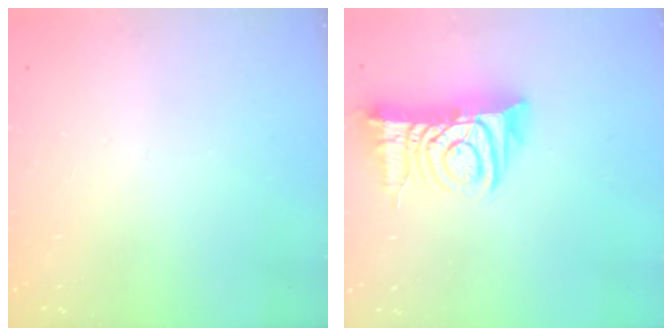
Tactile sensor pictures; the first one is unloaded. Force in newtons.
{"total": 12.5, "press": 12.4, "slide": 1.3}